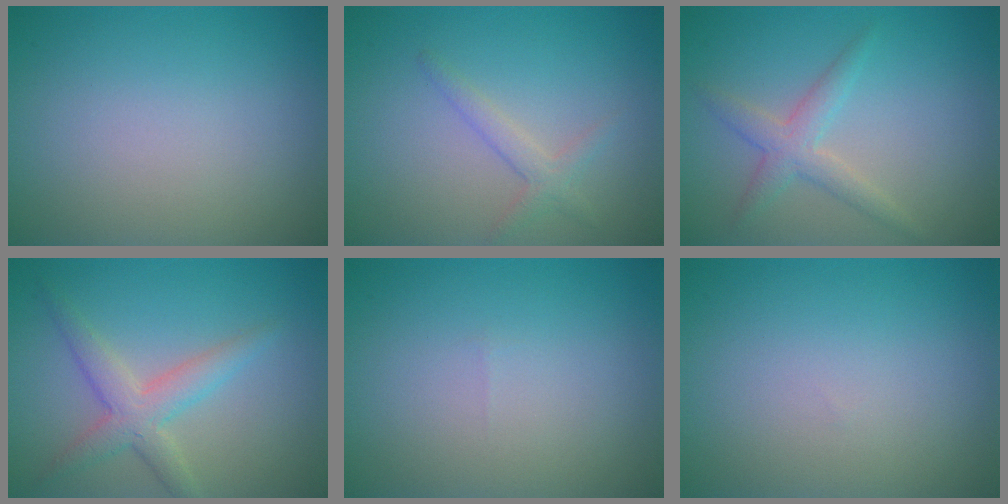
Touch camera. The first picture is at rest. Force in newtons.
{"total": 1.8, "press": 1.8, "slide": 0.1}
{"total": 2.5, "press": 2.5, "slide": 0.1}
{"total": 3.4, "press": 3.4, "slide": 0.0}
{"total": 0.0}
{"total": 0.0}